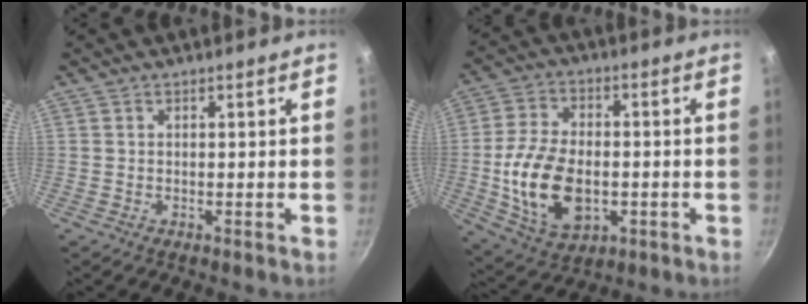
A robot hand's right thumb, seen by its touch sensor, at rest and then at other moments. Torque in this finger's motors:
{"motor_torque": [-0.64, 1.01, 0.73, 0.96, 0.13]}